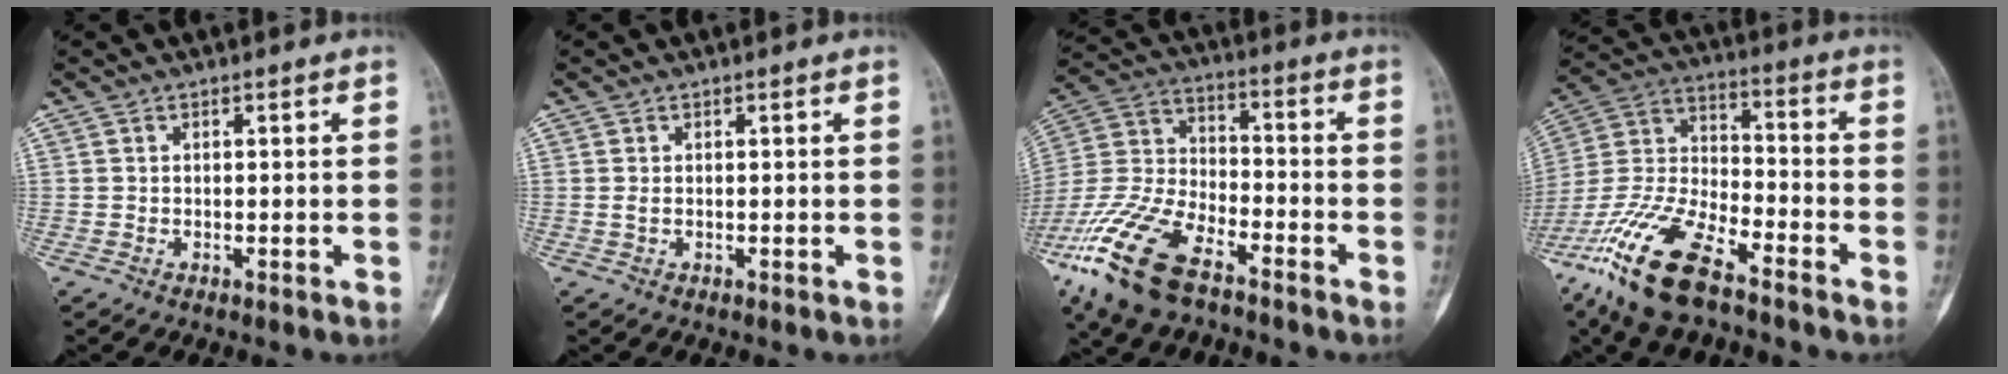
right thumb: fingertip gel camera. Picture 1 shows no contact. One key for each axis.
{"total": 0.6, "fx": 0.0, "fy": 0.3, "fz": 0.5, "tx": -0.015, "ty": 0.001, "tz": 0.002}
{"total": 18.5, "fx": -11.4, "fy": 8.1, "fz": 12.0, "tx": -0.255, "ty": 0.037, "tz": -0.223}
{"total": 18.4, "fx": -12.2, "fy": 6.4, "fz": 12.3, "tx": -0.262, "ty": 0.043, "tz": -0.236}